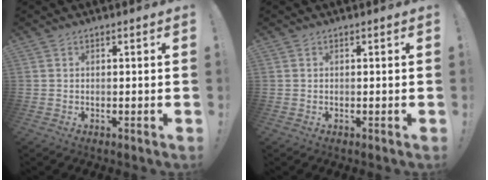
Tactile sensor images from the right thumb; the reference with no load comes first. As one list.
[{"total": 0.0}]